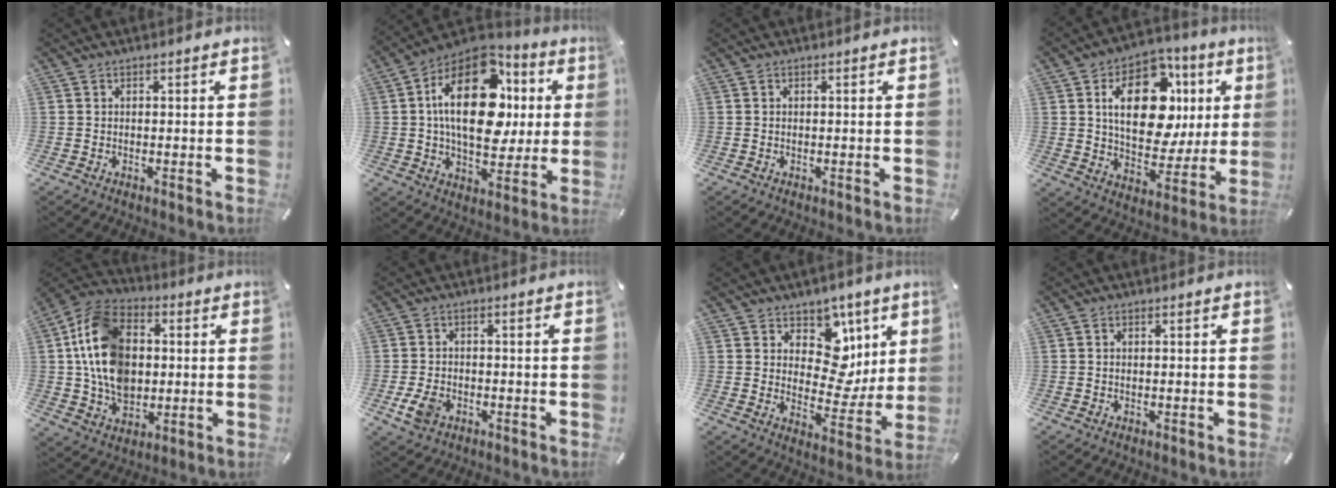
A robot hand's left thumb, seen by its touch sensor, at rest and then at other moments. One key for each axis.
{"total": 24.3, "fx": 4.9, "fy": 14.9, "fz": 18.5, "tx": -0.330, "ty": -0.011, "tz": 0.081}
{"total": 0.0}
{"total": 20.6, "fx": 5.8, "fy": 12.8, "fz": 15.1, "tx": -0.237, "ty": -0.014, "tz": 0.097}
{"total": 16.4, "fx": 0.6, "fy": 12.6, "fz": 10.5, "tx": -0.237, "ty": 0.011, "tz": 0.011}
{"total": 5.2, "fx": -2.0, "fy": 3.8, "fz": 3.0, "tx": -0.074, "ty": 0.003, "tz": -0.039}
{"total": 12.0, "fx": 4.4, "fy": 9.5, "fz": 5.9, "tx": -0.062, "ty": -0.047, "tz": 0.082}
{"total": 0.8, "fx": 0.0, "fy": 0.5, "fz": 0.7, "tx": -0.015, "ty": 0.001, "tz": 0.000}